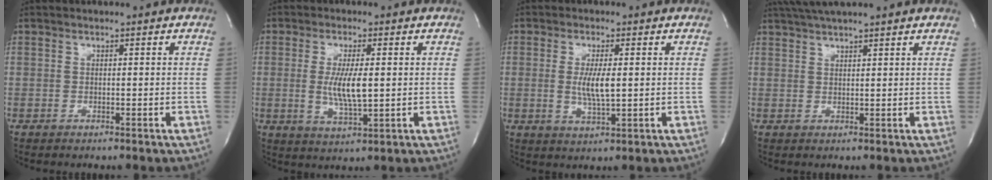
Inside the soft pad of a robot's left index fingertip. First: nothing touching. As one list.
[{"total": 6.4, "force": [0.2, 1.2, 6.2], "torque": [-0.126, -0.012, 0.006]}, {"total": 4.9, "force": [0.2, 0.8, 4.8], "torque": [-0.099, -0.009, 0.004]}, {"total": 8.3, "force": [7.0, 0.2, 4.4], "torque": [-0.077, 0.041, 0.103]}]